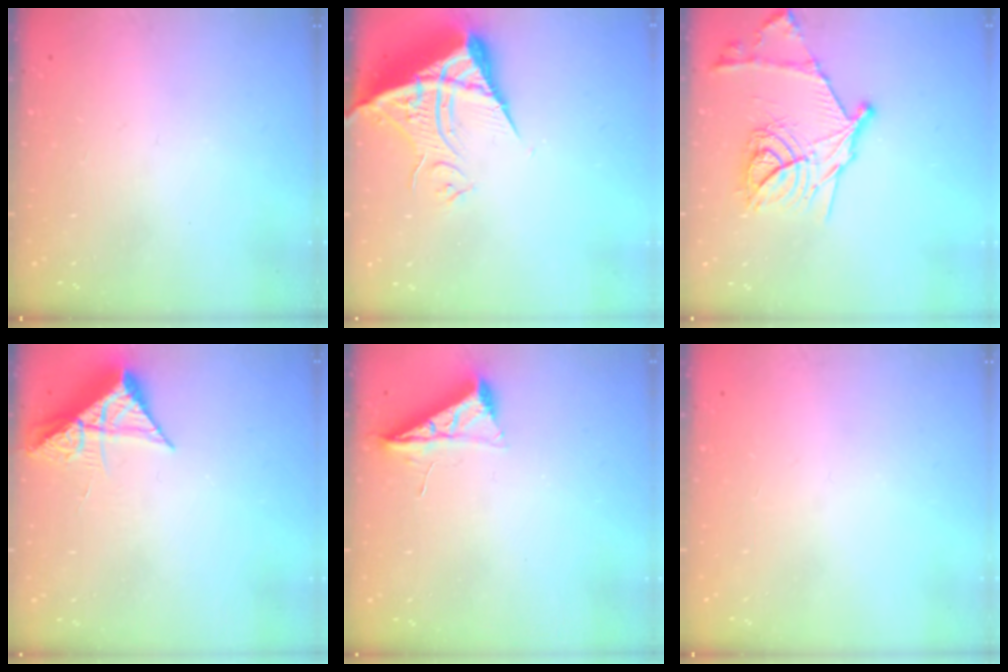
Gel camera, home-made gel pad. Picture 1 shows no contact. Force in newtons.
{"total": 11.0, "press": 10.9, "slide": 1.2}
{"total": 18.8, "press": 18.8, "slide": 1.3}
{"total": 7.6, "press": 7.6, "slide": 0.4}
{"total": 7.0, "press": 6.9, "slide": 0.8}
{"total": 0.0}